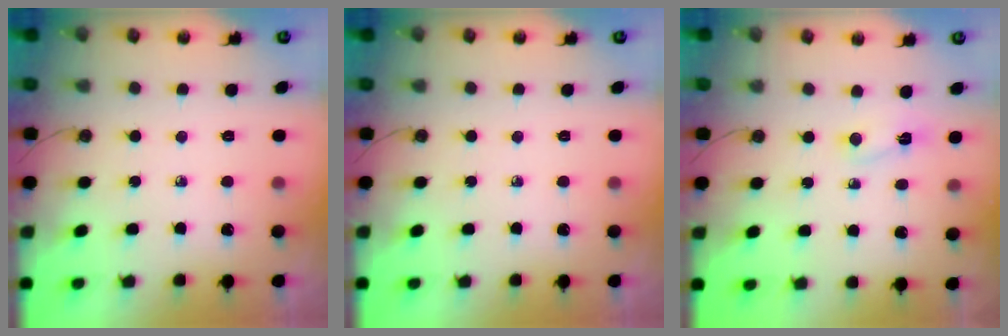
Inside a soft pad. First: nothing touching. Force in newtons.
{"total": 0.0}
{"total": 2.1, "press": 2.1, "slide": 0.4}